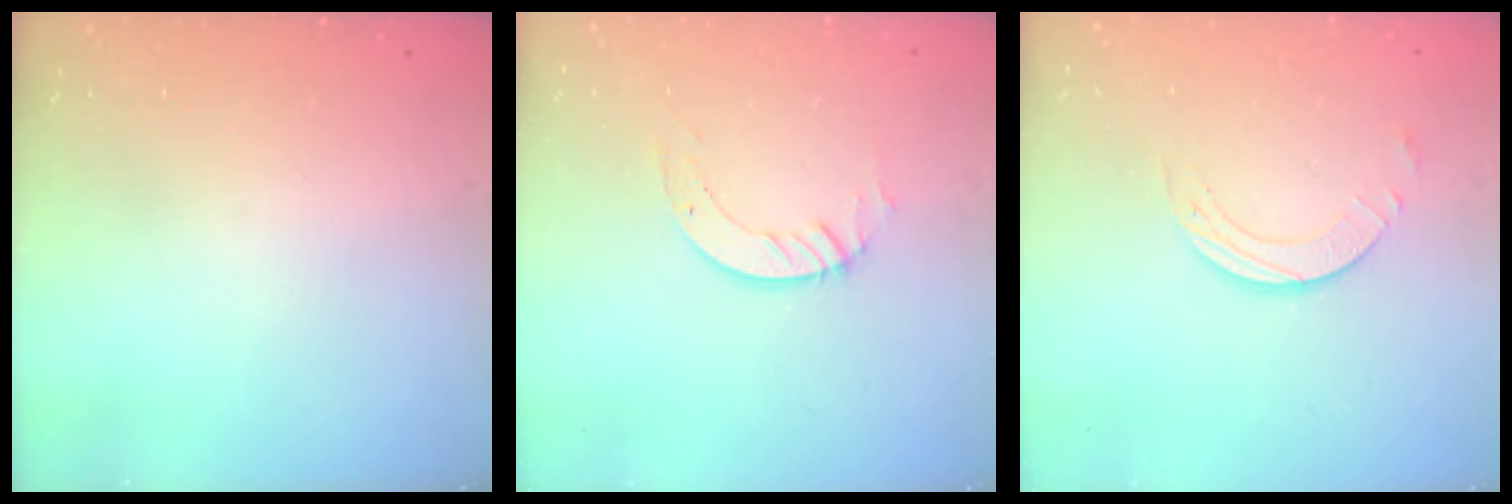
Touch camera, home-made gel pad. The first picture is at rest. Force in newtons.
{"total": 3.4, "press": 3.4, "slide": 0.1}
{"total": 3.7, "press": 3.7, "slide": 0.3}